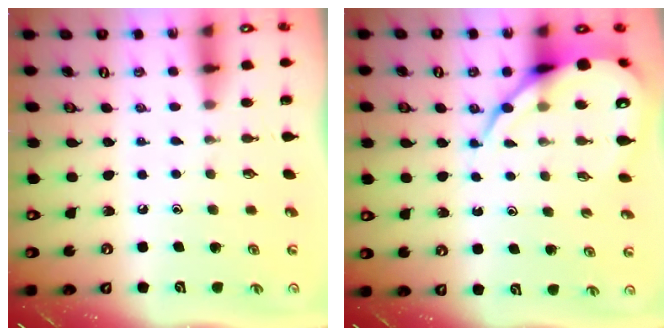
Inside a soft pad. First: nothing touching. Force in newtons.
{"total": 10.9, "press": 10.9, "slide": 1.3}